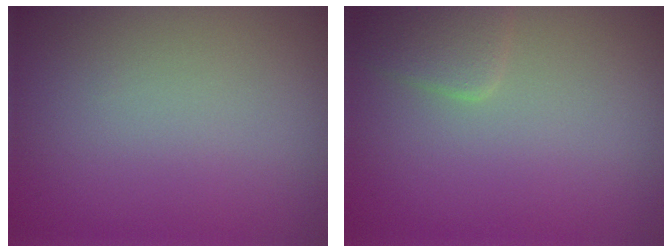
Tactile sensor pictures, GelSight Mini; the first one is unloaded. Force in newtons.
{"total": 1.9, "press": 1.9, "slide": 0.1}